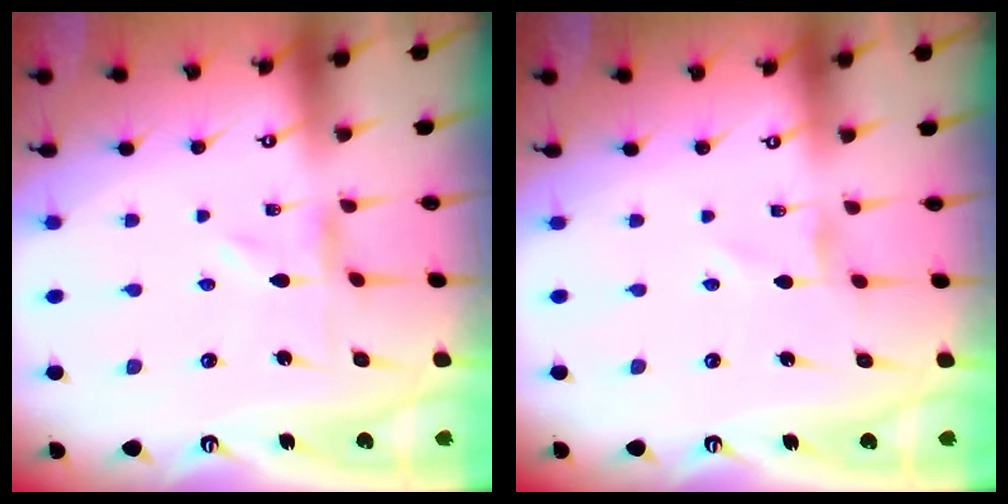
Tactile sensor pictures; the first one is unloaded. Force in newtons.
{"total": 0.5, "press": 0.5, "slide": 0.2}